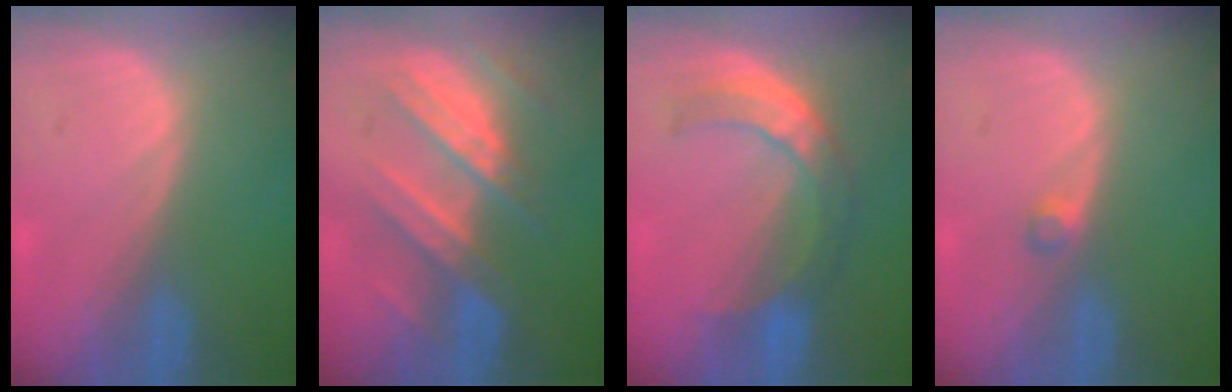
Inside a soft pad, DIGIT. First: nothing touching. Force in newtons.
{"total": 7.7, "press": 7.6, "slide": 0.8}
{"total": 7.7, "press": 6.5, "slide": 4.2}
{"total": 1.5, "press": 1.2, "slide": 0.8}